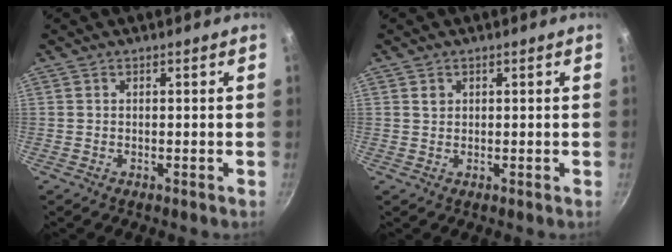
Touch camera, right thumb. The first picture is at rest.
{"total": 1.2, "force": [0.5, 1.0, 0.5], "torque": [-0.005, 0.000, 0.008]}